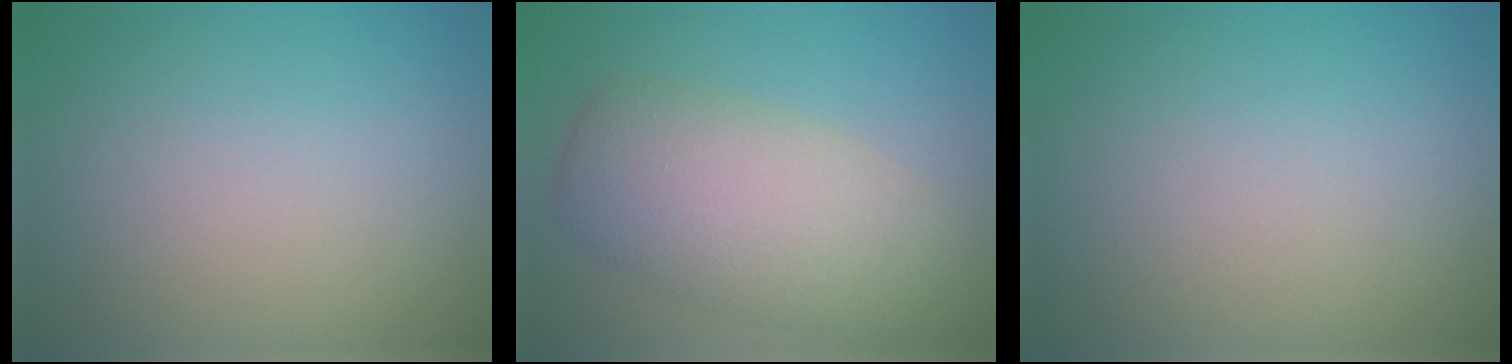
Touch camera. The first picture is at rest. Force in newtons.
{"total": 7.2, "press": 7.2, "slide": 0.6}
{"total": 0.0}